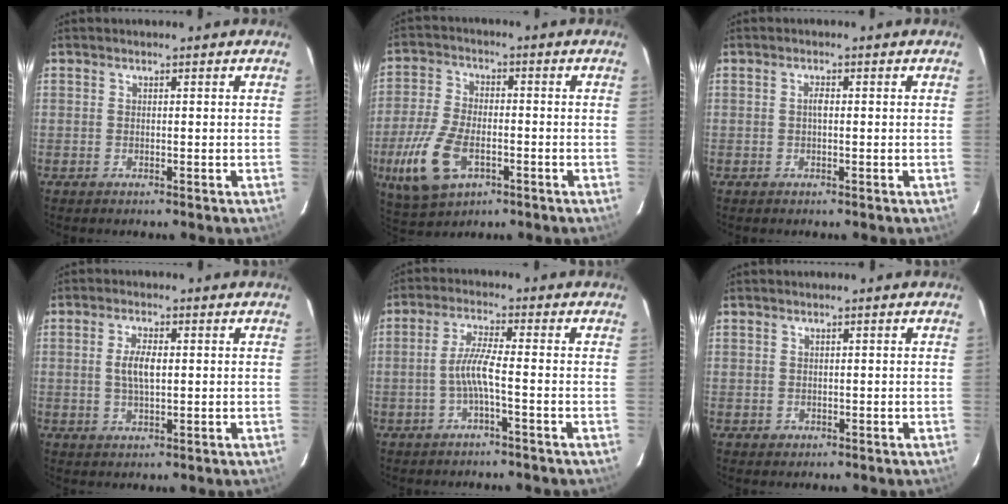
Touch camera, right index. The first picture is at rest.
{"total": 12.7, "force": [-4.8, 7.0, 9.5], "torque": [-0.217, -0.010, -0.086]}
{"total": 1.2, "force": [0.0, 0.5, 1.1], "torque": [-0.020, 0.005, -0.003]}
{"total": 4.0, "force": [0.7, 1.7, 3.6], "torque": [-0.068, 0.001, 0.015]}
{"total": 4.4, "force": [-1.7, -0.3, 4.1], "torque": [-0.091, 0.005, -0.031]}
{"total": 1.2, "force": [0.1, 1.2, 0.0], "torque": [0.005, 0.003, 0.003]}